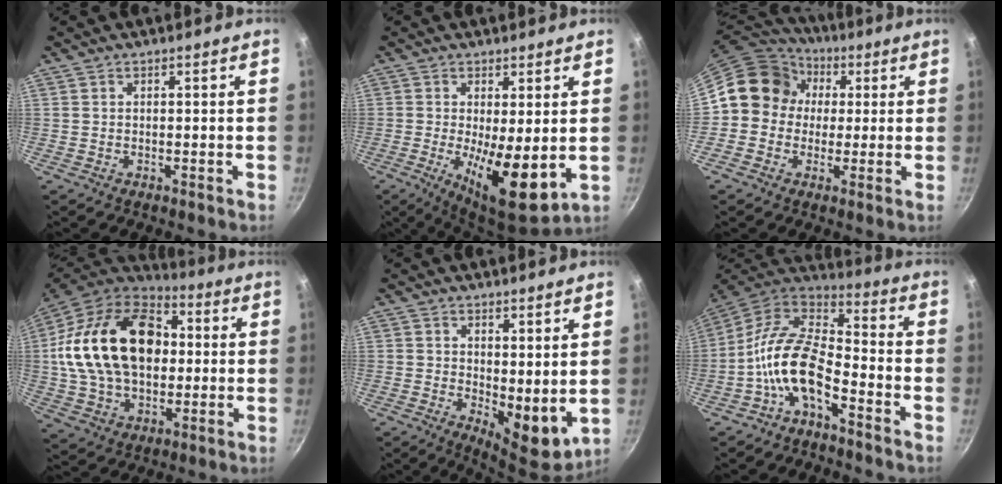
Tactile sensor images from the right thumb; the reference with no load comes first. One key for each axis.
{"total": 11.3, "fx": -0.8, "fy": 3.7, "fz": 10.6, "tx": -0.158, "ty": -0.022, "tz": -0.004}
{"total": 12.9, "fx": 1.5, "fy": 11.7, "fz": 5.1, "tx": -0.047, "ty": 0.028, "tz": 0.003}
{"total": 26.9, "fx": 2.9, "fy": 18.1, "fz": 19.8, "tx": -0.340, "ty": 0.034, "tz": 0.045}
{"total": 8.3, "fx": 1.8, "fy": 4.2, "fz": 7.0, "tx": -0.078, "ty": -0.029, "tz": 0.035}
{"total": 13.8, "fx": -5.7, "fy": 7.0, "fz": 10.4, "tx": -0.194, "ty": 0.064, "tz": -0.125}